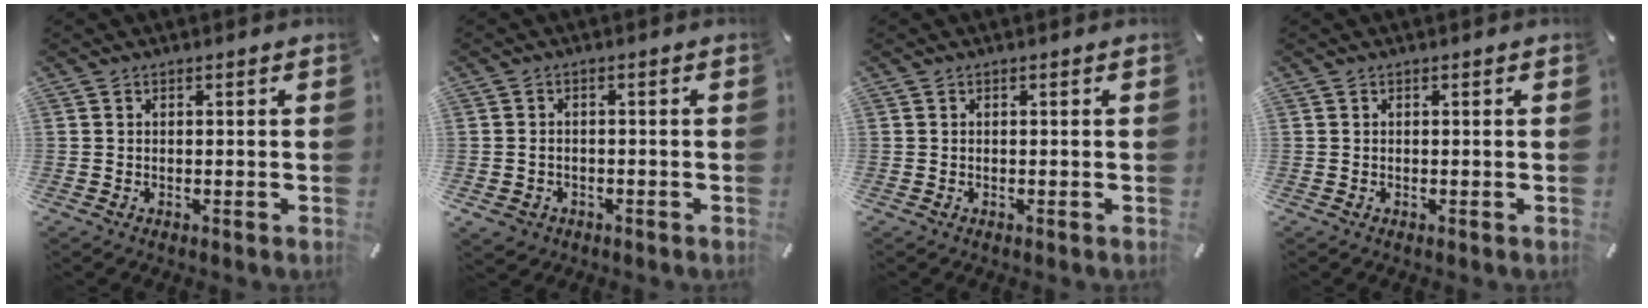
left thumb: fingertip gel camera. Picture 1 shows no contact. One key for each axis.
{"total": 2.6, "fx": -1.0, "fy": 2.3, "fz": 0.8, "tx": -0.016, "ty": 0.005, "tz": -0.022}
{"total": 0.0}
{"total": 0.0}